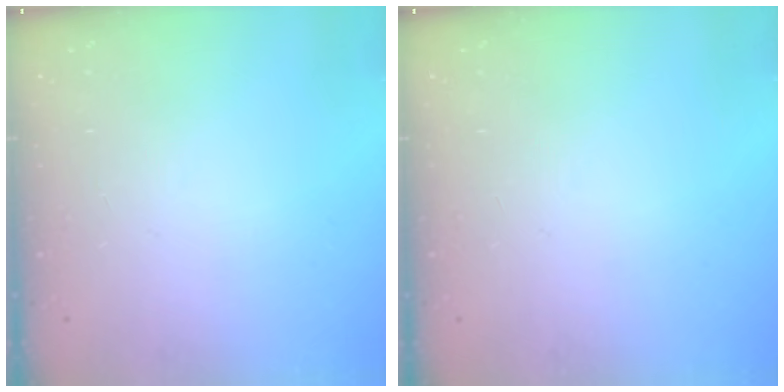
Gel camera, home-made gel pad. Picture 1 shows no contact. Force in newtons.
{"total": 0.0}